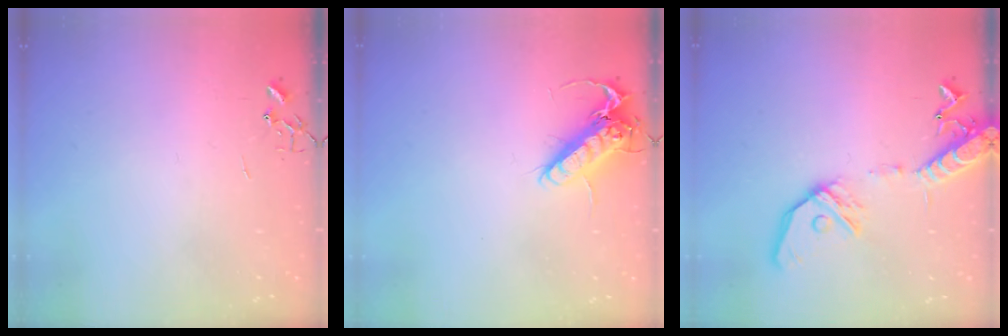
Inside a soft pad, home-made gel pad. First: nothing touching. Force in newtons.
{"total": 14.2, "press": 14.0, "slide": 2.2}
{"total": 16.0, "press": 15.7, "slide": 3.1}